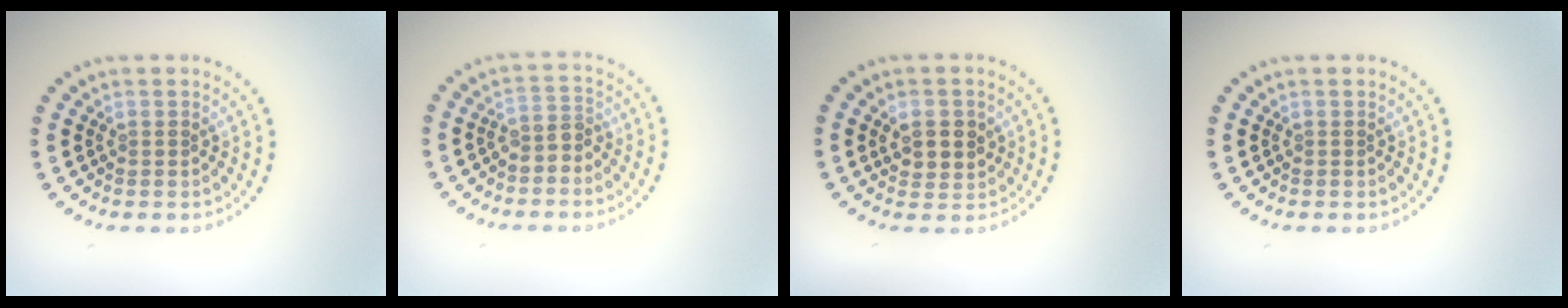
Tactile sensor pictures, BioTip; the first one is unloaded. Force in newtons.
{"total": 1.8, "press": 1.6, "slide": 1.0}
{"total": 2.6, "press": 2.6, "slide": 0.6}
{"total": 0.0}